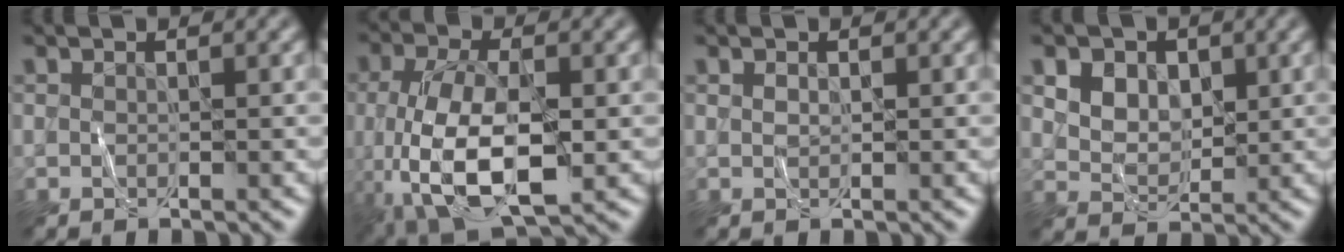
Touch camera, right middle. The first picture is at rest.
{"total": 9.3, "force": [-2.1, 4.6, 7.8], "torque": [-0.169, -0.009, -0.034]}
{"total": 0.5, "force": [0.2, 0.3, 0.4], "torque": [-0.007, 0.002, 0.004]}
{"total": 6.8, "force": [3.2, 4.8, 3.6], "torque": [-0.067, 0.016, 0.047]}